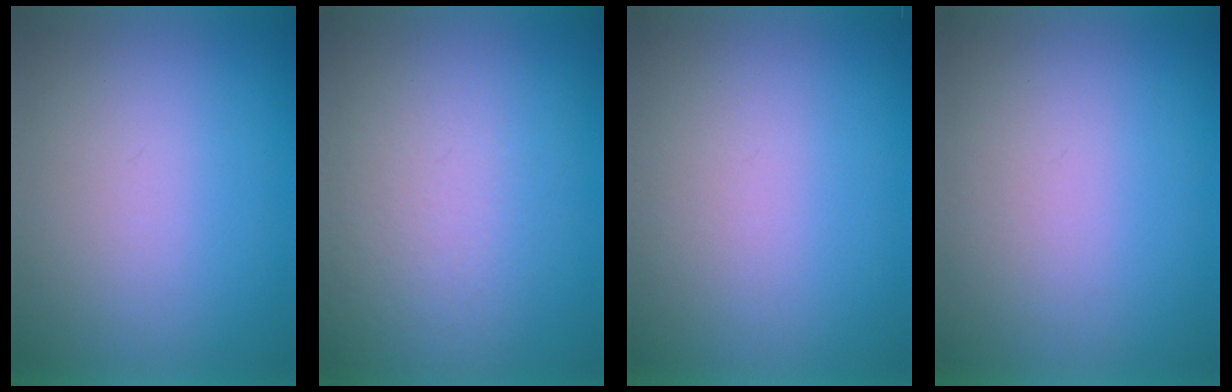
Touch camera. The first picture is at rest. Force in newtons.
{"total": 5.7}
{"total": 1.5}
{"total": 1.2}